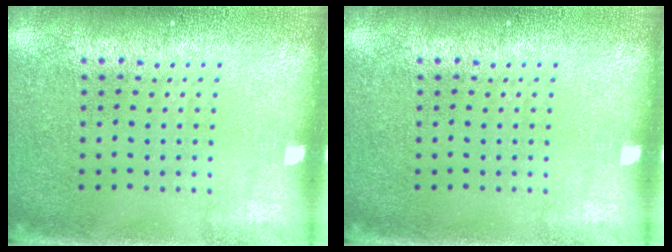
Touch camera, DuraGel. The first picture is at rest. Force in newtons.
{"total": 0.0}